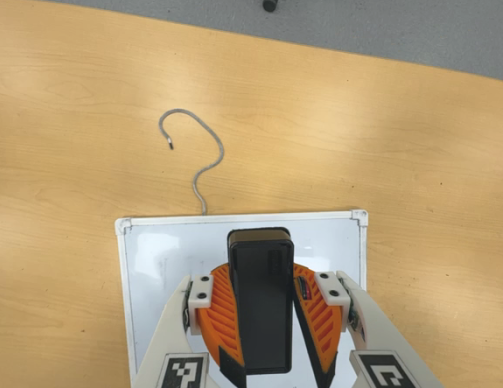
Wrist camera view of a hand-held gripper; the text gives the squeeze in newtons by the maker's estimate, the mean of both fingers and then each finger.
{"total": 12.9, "left": 11.7, "right": 14.0}